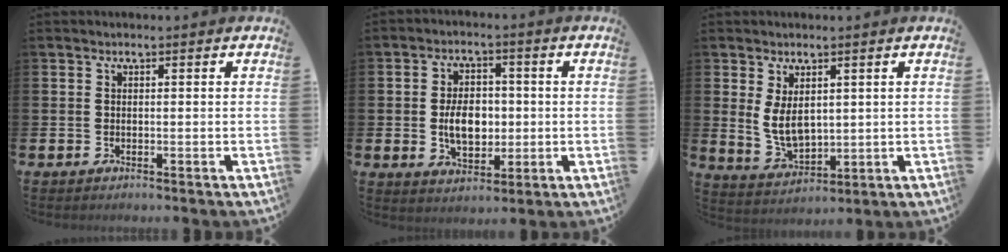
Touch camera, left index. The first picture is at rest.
{"total": 5.9, "force": [-0.4, 4.0, 4.4], "torque": [-0.070, 0.008, -0.013]}
{"total": 5.1, "force": [2.2, 2.7, 3.7], "torque": [-0.063, -0.010, 0.037]}